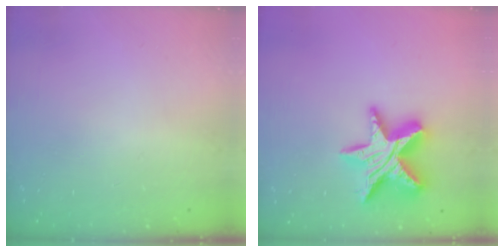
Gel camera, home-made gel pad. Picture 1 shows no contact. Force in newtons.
{"total": 17.4, "press": 17.3, "slide": 1.4}